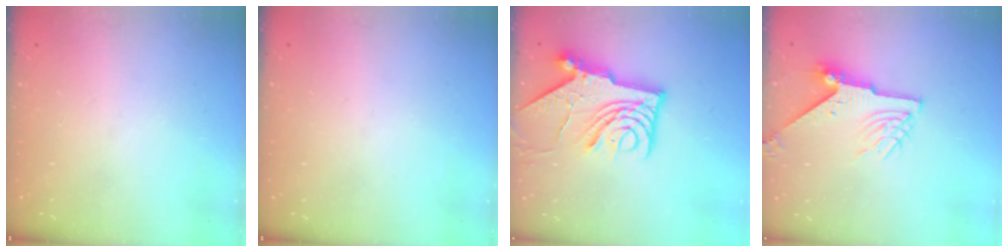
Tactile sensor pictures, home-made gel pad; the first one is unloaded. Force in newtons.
{"total": 0.0}
{"total": 13.7, "press": 13.6, "slide": 1.5}
{"total": 8.4, "press": 8.4, "slide": 0.6}